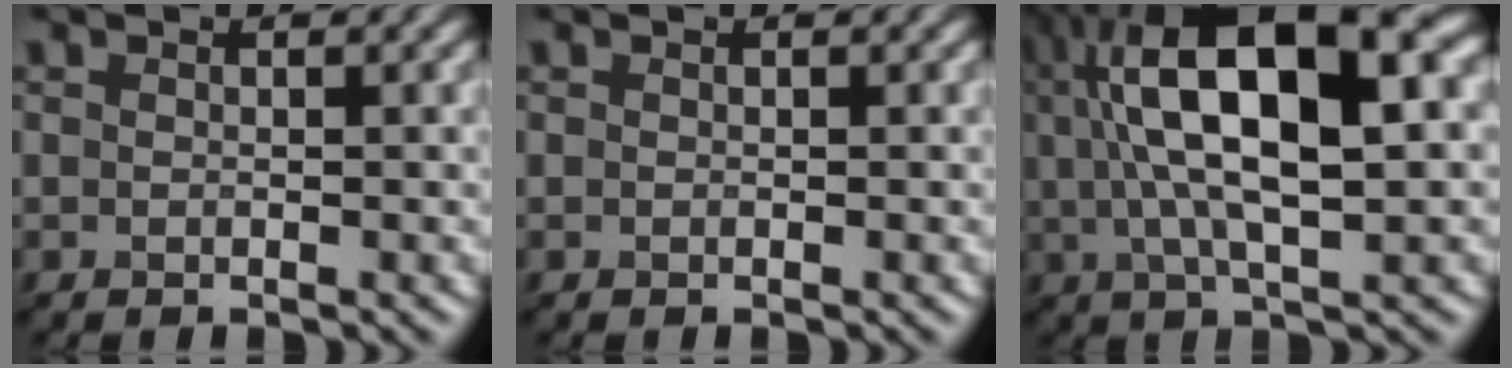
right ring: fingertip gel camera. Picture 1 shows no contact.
{"total": 0.0}
{"total": 12.3, "force": [2.8, 3.8, 11.3], "torque": [-0.216, 0.017, 0.073]}